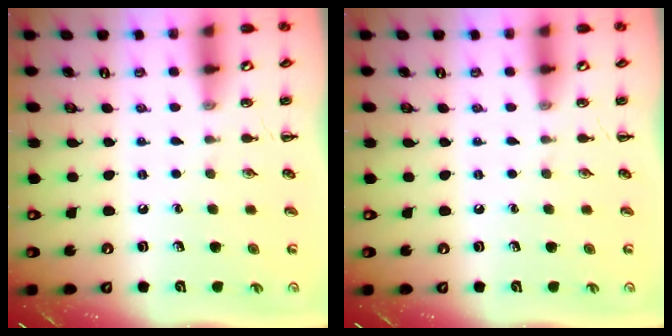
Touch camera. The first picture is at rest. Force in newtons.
{"total": 0.0}